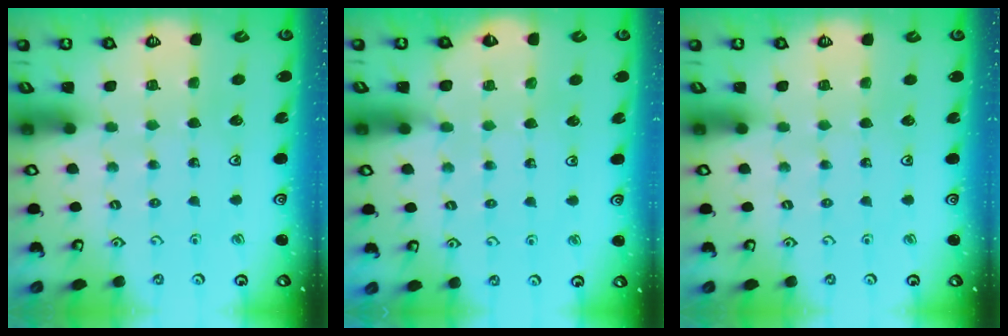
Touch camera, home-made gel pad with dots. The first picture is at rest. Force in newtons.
{"total": 3.7, "press": 3.7, "slide": 0.5}
{"total": 0.0}